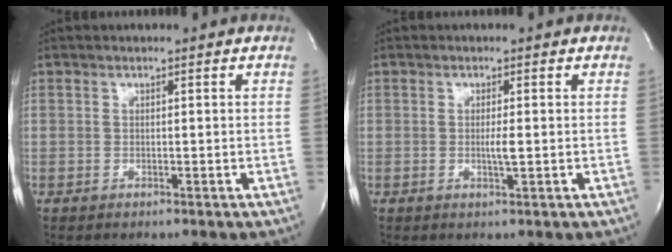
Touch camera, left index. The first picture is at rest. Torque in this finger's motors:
{"motor_torque": [0.27, 0.09, 0.02, 0.01]}